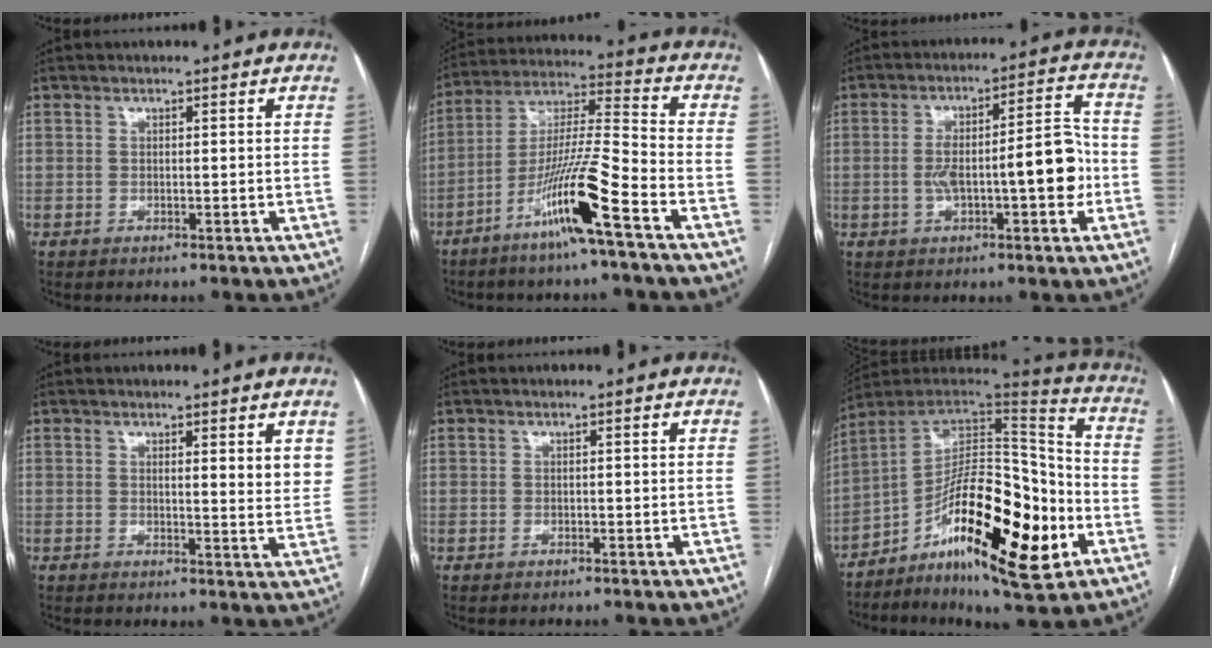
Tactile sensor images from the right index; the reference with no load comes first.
{"total": 14.2, "force": [-7.6, -0.8, 12.0], "torque": [-0.237, -0.015, -0.144]}
{"total": 12.2, "force": [-1.9, 2.6, 11.8], "torque": [-0.191, 0.033, -0.024]}
{"total": 4.0, "force": [2.3, 0.7, 3.3], "torque": [-0.040, -0.018, 0.026]}
{"total": 0.0}
{"total": 22.4, "force": [-8.2, 6.6, 19.7], "torque": [-0.324, 0.008, -0.126]}